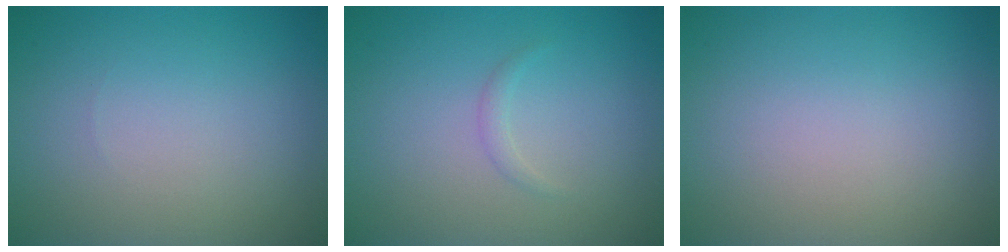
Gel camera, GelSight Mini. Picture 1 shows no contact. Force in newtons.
{"total": 0.8, "press": 0.8, "slide": 0.0}
{"total": 0.0}